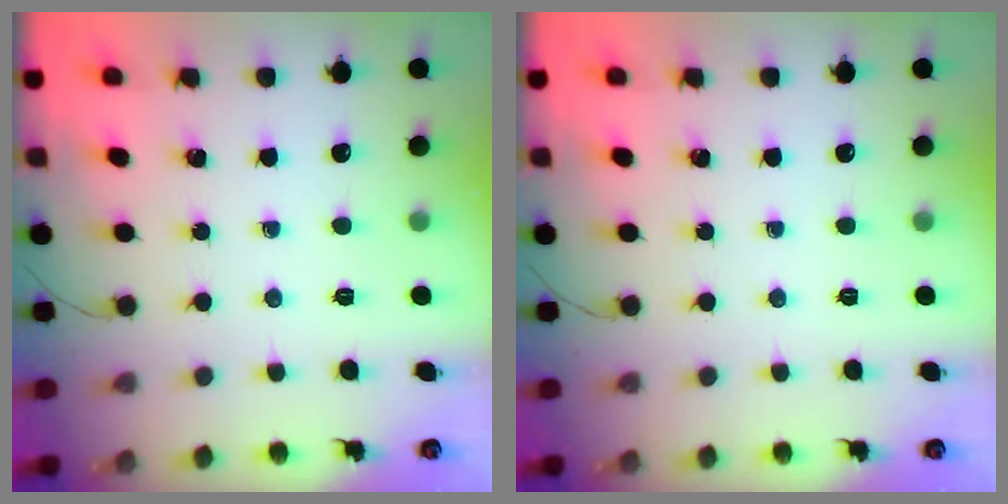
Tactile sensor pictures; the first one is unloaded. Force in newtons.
{"total": 0.0}